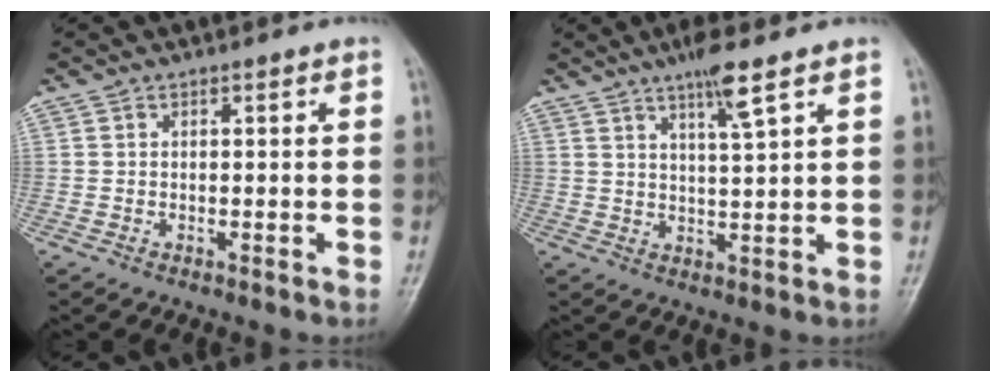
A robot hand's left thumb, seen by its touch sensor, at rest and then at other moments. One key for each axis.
{"total": 6.2, "fx": 3.8, "fy": 0.2, "fz": 4.9, "tx": -0.089, "ty": -0.021, "tz": 0.070}